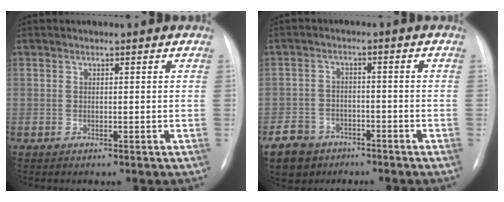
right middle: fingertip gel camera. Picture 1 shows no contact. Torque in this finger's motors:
{"motor_torque": [0.49, -0.61, 0.23, 0.04]}